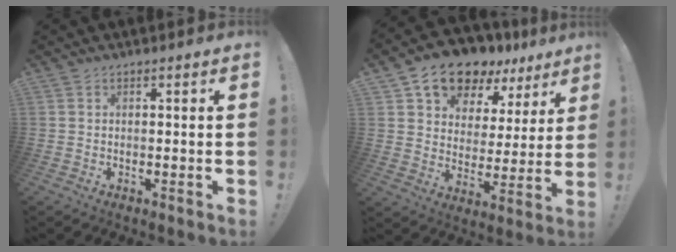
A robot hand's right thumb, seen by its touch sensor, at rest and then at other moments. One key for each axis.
{"total": 12.3, "fx": 10.0, "fy": 6.0, "fz": 4.1, "tx": -0.082, "ty": -0.074, "tz": 0.181}